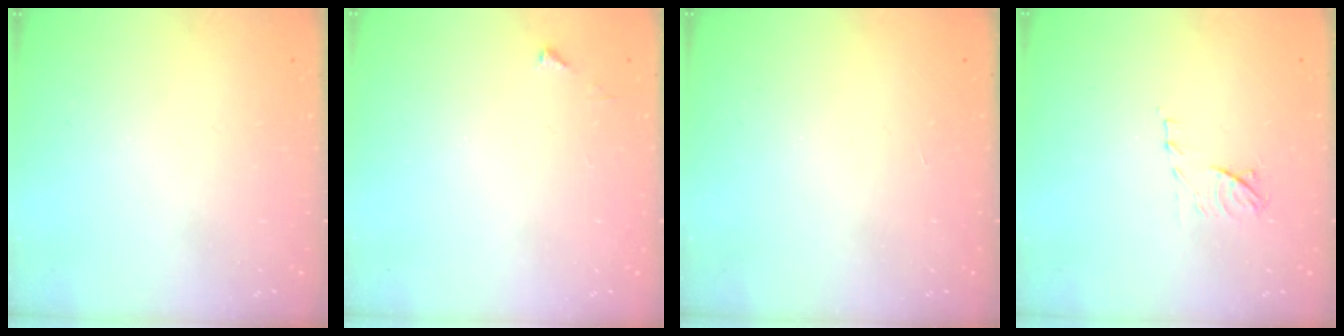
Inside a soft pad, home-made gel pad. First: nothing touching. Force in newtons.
{"total": 3.2, "press": 3.2, "slide": 0.3}
{"total": 1.5, "press": 1.5, "slide": 0.1}
{"total": 7.6, "press": 7.6, "slide": 0.7}